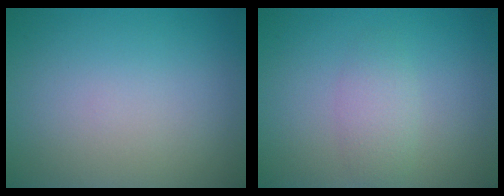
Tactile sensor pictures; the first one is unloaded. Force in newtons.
{"total": 1.9, "press": 1.9, "slide": 0.1}